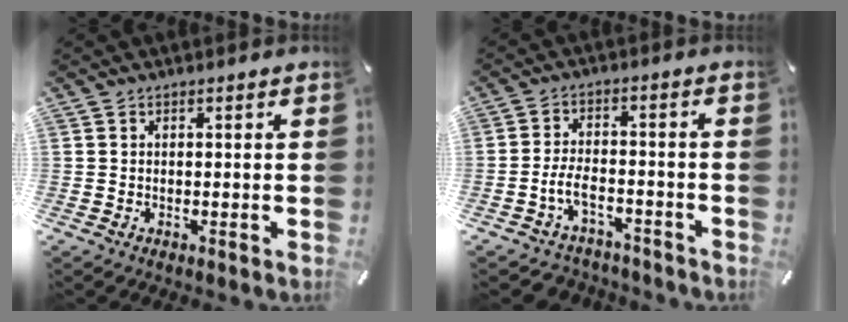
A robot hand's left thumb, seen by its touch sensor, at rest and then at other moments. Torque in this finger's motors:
{"motor_torque": [-0.72, 1.07, 0.05, 0.20, 0.04]}